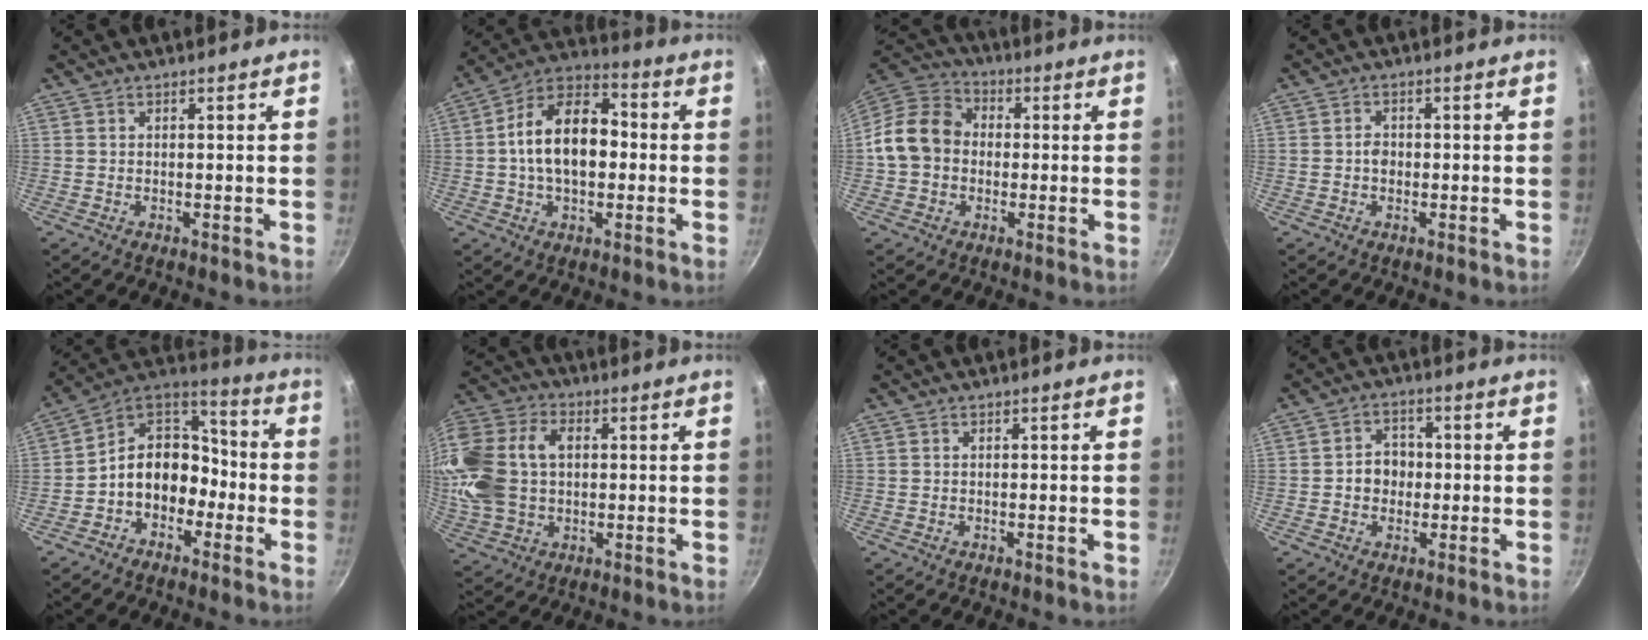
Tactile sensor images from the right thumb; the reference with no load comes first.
{"total": 15.6, "force": [-0.2, 9.8, 12.1], "torque": [-0.173, 0.038, -0.020]}
{"total": 12.7, "force": [-0.6, 10.5, 7.1], "torque": [-0.097, 0.031, -0.031]}
{"total": 1.7, "force": [-0.4, 1.4, 1.0], "torque": [-0.009, 0.011, -0.006]}
{"total": 12.6, "force": [-4.1, 9.7, 6.9], "torque": [-0.065, 0.069, -0.095]}
{"total": 19.8, "force": [1.9, 14.3, 13.5], "torque": [-0.277, 0.034, 0.032]}
{"total": 0.0}
{"total": 5.5, "force": [-0.4, 4.7, 2.8], "torque": [-0.013, 0.012, -0.012]}